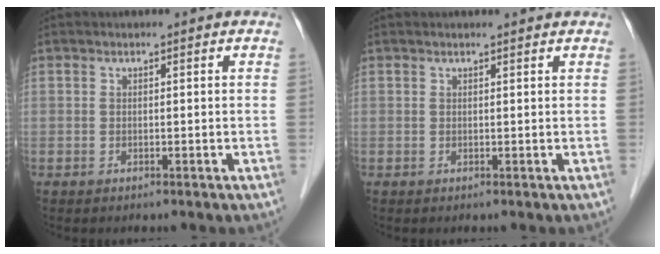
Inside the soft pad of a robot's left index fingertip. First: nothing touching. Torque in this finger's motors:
{"motor_torque": [-0.53, -1.54, 0.03, -0.01]}